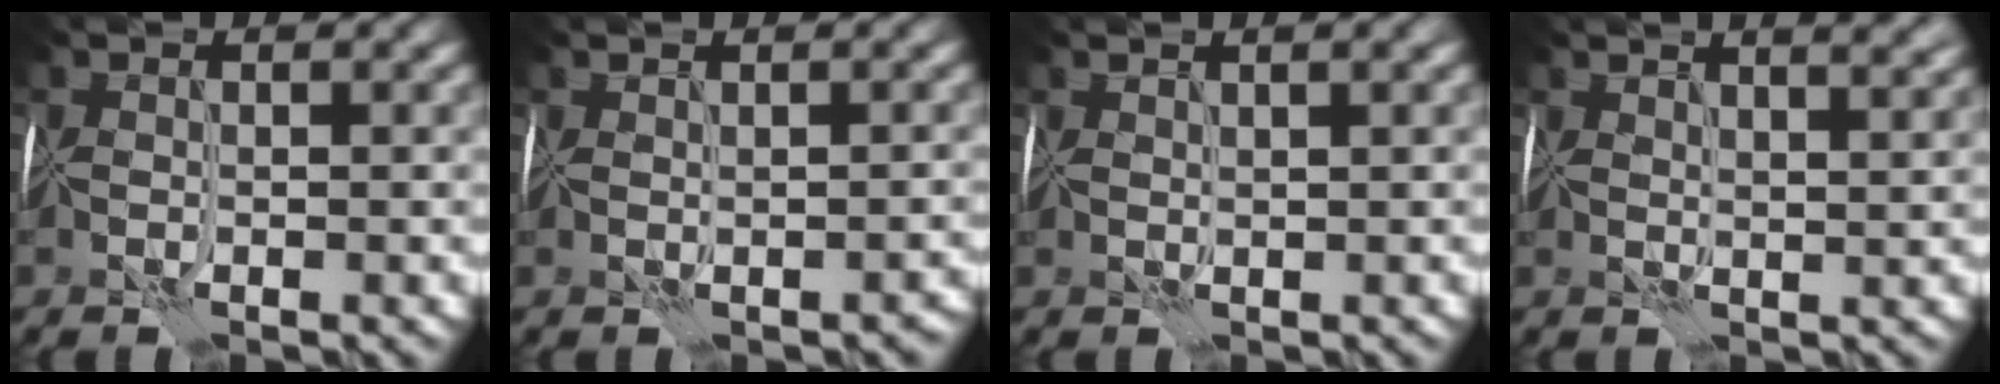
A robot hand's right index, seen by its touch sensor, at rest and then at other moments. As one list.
[{"total": 0.9, "force": [-0.6, 0.3, 0.6], "torque": [0.005, -0.004, 0.000]}, {"total": 1.9, "force": [1.6, 0.0, 0.9], "torque": [-0.004, 0.011, 0.026]}, {"total": 7.9, "force": [5.1, 3.4, 5.0], "torque": [-0.056, 0.058, 0.056]}]